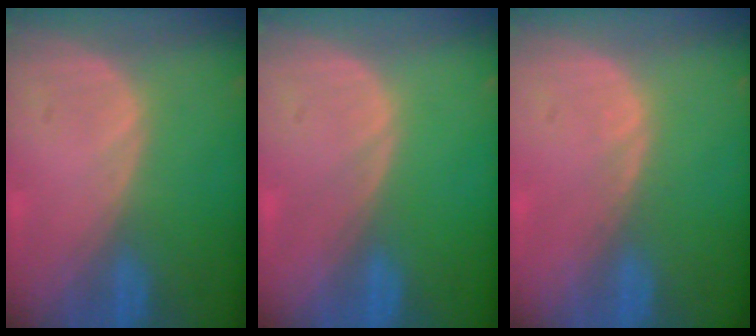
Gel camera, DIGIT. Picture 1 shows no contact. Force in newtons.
{"total": 0.0}
{"total": 0.5, "press": 0.5, "slide": 0.1}